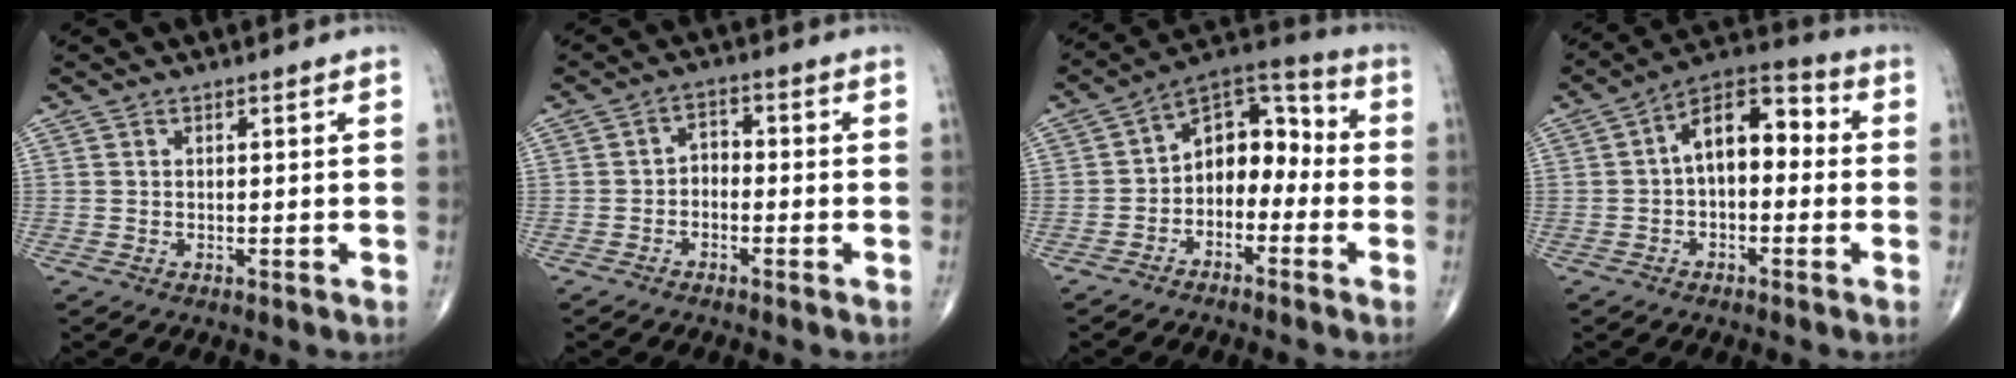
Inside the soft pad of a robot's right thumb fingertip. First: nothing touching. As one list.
[{"total": 3.0, "force": [-1.3, 2.0, 1.8], "torque": [-0.016, 0.026, -0.033]}, {"total": 10.9, "force": [-2.2, 7.5, 7.6], "torque": [-0.077, 0.057, -0.058]}, {"total": 11.2, "force": [0.2, 6.4, 9.1], "torque": [-0.118, 0.042, -0.014]}]